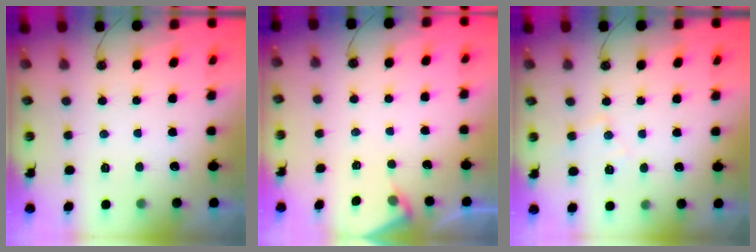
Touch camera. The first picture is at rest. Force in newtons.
{"total": 3.4, "press": 3.4, "slide": 0.4}
{"total": 6.3, "press": 6.2, "slide": 0.9}